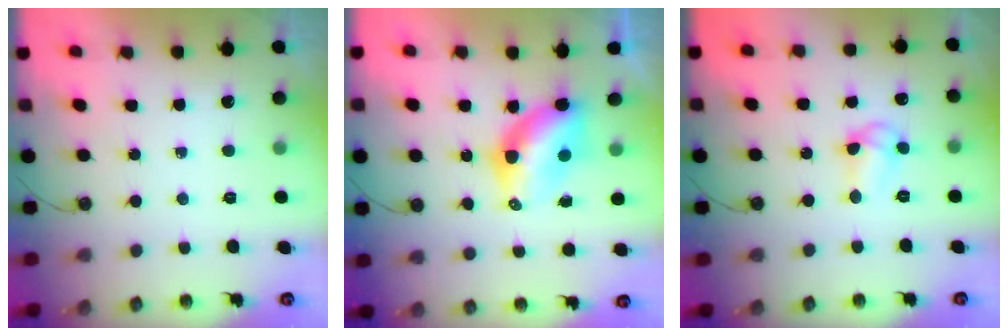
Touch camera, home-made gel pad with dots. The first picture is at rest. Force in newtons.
{"total": 7.4, "press": 7.4, "slide": 0.6}
{"total": 7.0, "press": 7.0, "slide": 0.6}